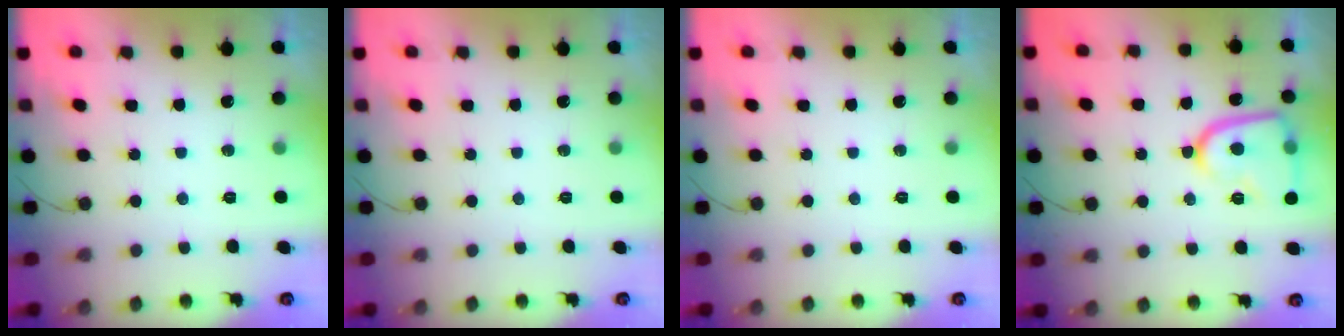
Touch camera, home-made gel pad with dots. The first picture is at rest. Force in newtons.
{"total": 0.0}
{"total": 0.0}
{"total": 14.5, "press": 14.4, "slide": 1.3}